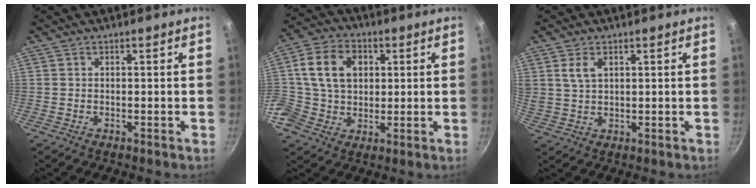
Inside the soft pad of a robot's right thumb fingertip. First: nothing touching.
{"total": 12.0, "force": [2.4, 9.7, 6.7], "torque": [-0.105, 0.009, 0.030]}
{"total": 4.1, "force": [1.8, 2.2, 2.9], "torque": [-0.051, -0.004, 0.037]}